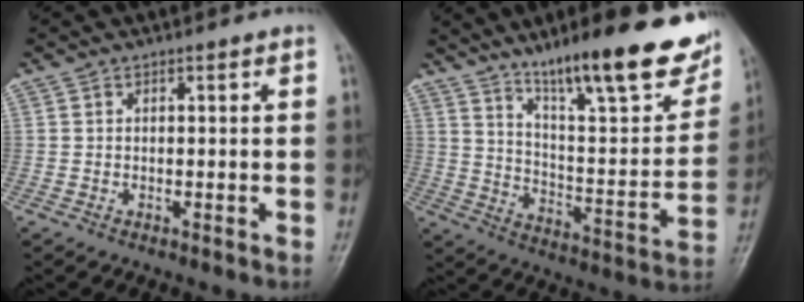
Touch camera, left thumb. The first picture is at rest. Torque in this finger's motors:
{"motor_torque": [0.48, 0.25, 1.43, -1.35, 0.13]}